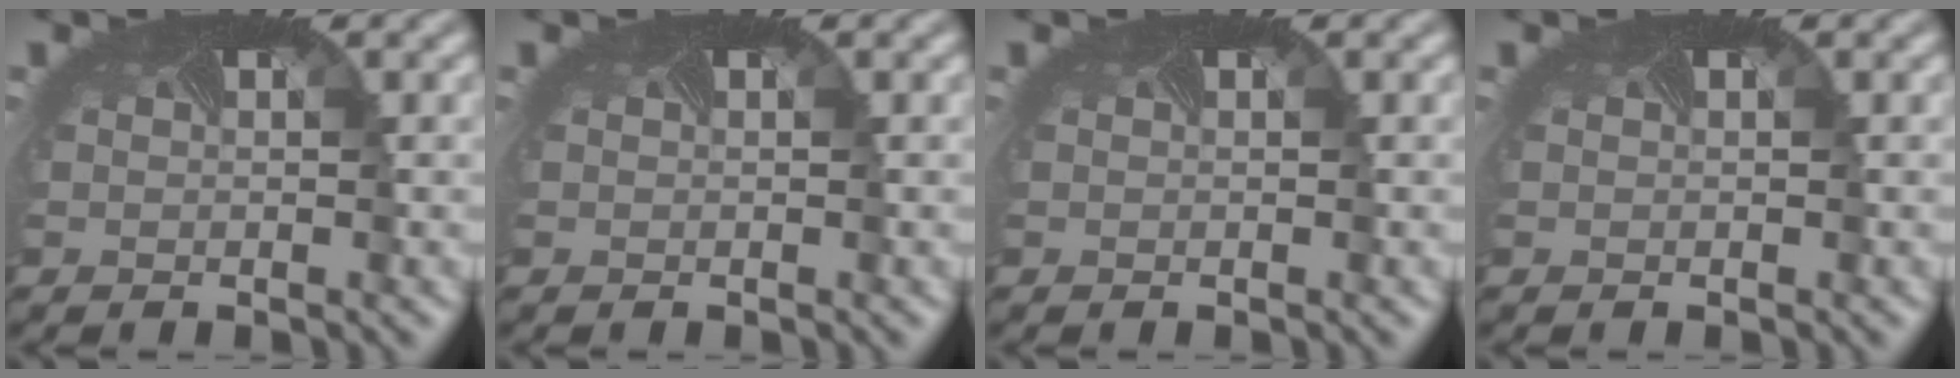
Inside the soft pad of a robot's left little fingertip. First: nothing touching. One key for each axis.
{"total": 0.0}
{"total": 0.0}
{"total": 0.0}